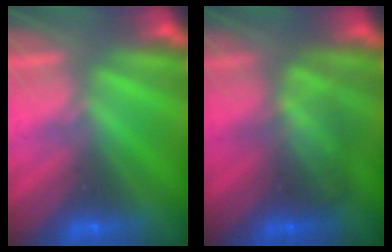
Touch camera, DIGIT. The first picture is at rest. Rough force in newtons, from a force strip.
{"total": 2.1}